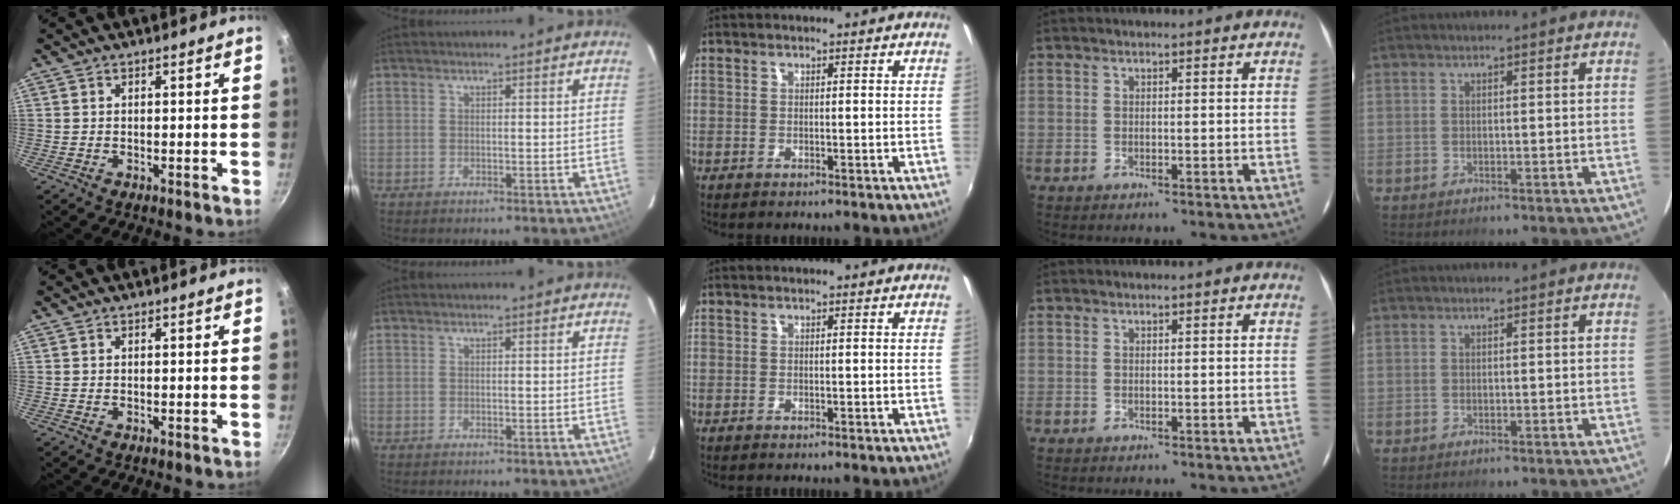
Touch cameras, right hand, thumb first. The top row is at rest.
{}